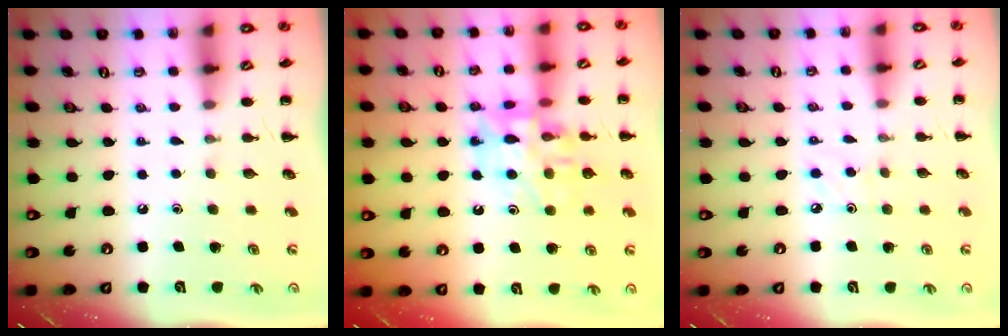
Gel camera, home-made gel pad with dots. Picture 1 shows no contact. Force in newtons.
{"total": 13.4, "press": 13.3, "slide": 2.0}
{"total": 2.8, "press": 2.7, "slide": 1.0}